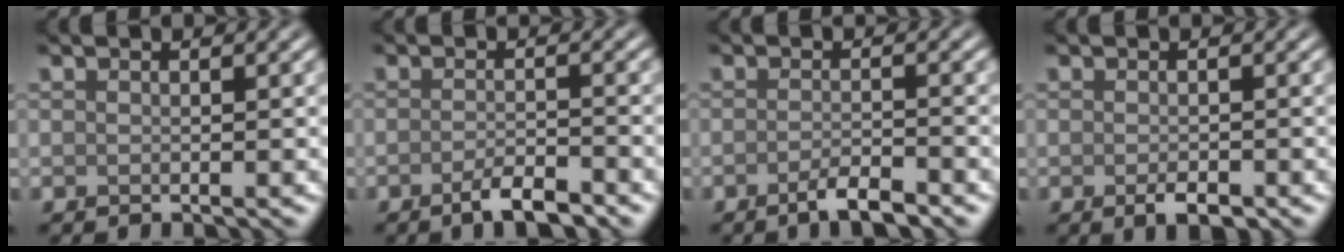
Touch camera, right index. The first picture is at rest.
{"total": 2.9, "force": [-2.0, 0.7, 2.0], "torque": [-0.036, 0.002, -0.039]}
{"total": 2.6, "force": [-1.7, 0.5, 1.9], "torque": [-0.031, 0.002, -0.036]}
{"total": 1.7, "force": [-0.8, 0.7, 1.3], "torque": [-0.021, -0.004, -0.013]}